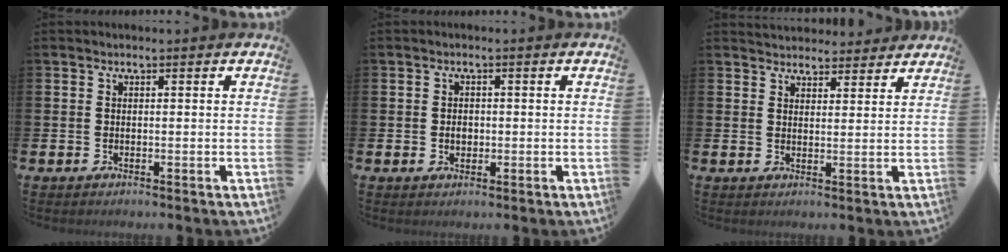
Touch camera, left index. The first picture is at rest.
{"total": 1.7, "force": [-0.1, 1.3, 1.0], "torque": [-0.009, 0.004, -0.007]}
{"total": 3.7, "force": [3.5, 1.1, -0.1], "torque": [0.002, -0.018, 0.063]}